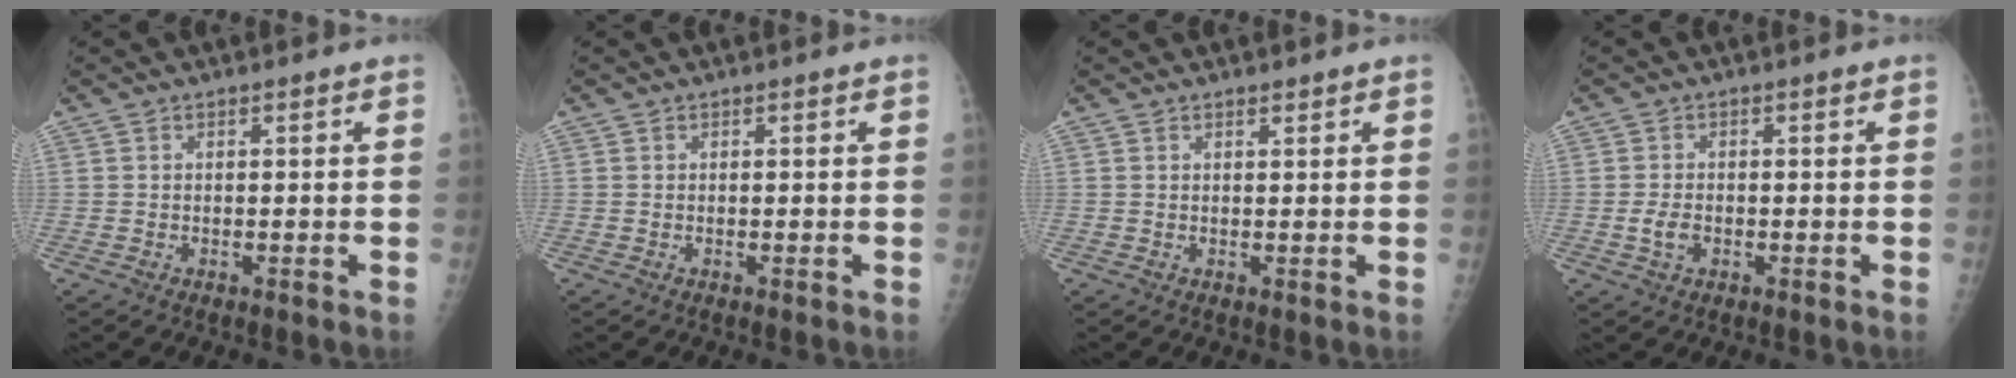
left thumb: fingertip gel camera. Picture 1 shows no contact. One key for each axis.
{"total": 0.0}
{"total": 0.8, "fx": 0.7, "fy": 0.2, "fz": 0.2, "tx": -0.003, "ty": -0.006, "tz": 0.012}
{"total": 2.8, "fx": -0.7, "fy": 1.9, "fz": 1.9, "tx": -0.031, "ty": 0.002, "tz": -0.013}